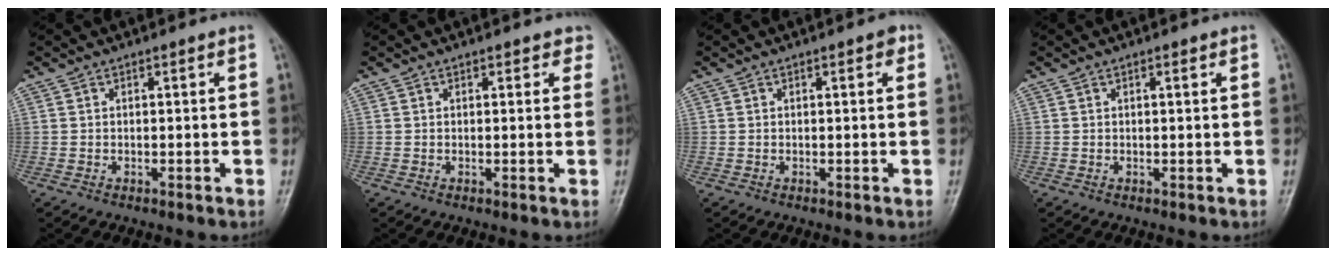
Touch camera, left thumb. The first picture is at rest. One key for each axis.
{"total": 2.0, "fx": 1.4, "fy": 1.2, "fz": 0.9, "tx": 0.014, "ty": -0.003, "tz": 0.008}
{"total": 1.4, "fx": 0.6, "fy": 0.6, "fz": 1.2, "tx": -0.011, "ty": 0.001, "tz": 0.005}
{"total": 0.8, "fx": 0.4, "fy": 0.2, "fz": 0.7, "tx": -0.012, "ty": 0.000, "tz": 0.005}